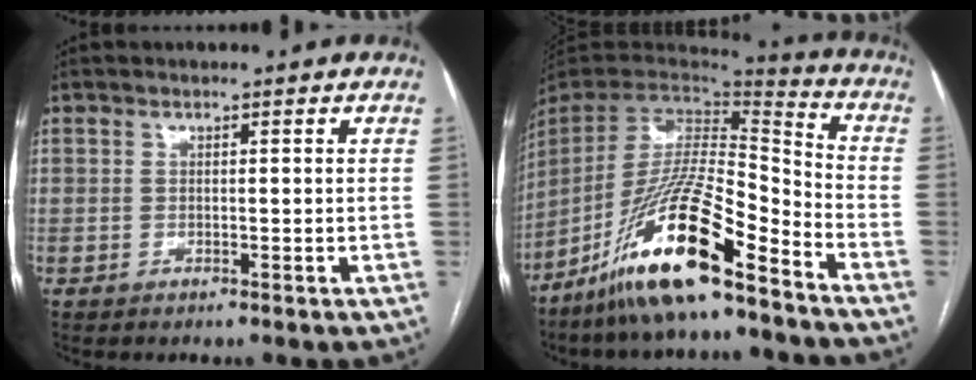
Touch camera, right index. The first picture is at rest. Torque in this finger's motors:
{"motor_torque": [0.45, -0.44, 0.08, -0.08]}